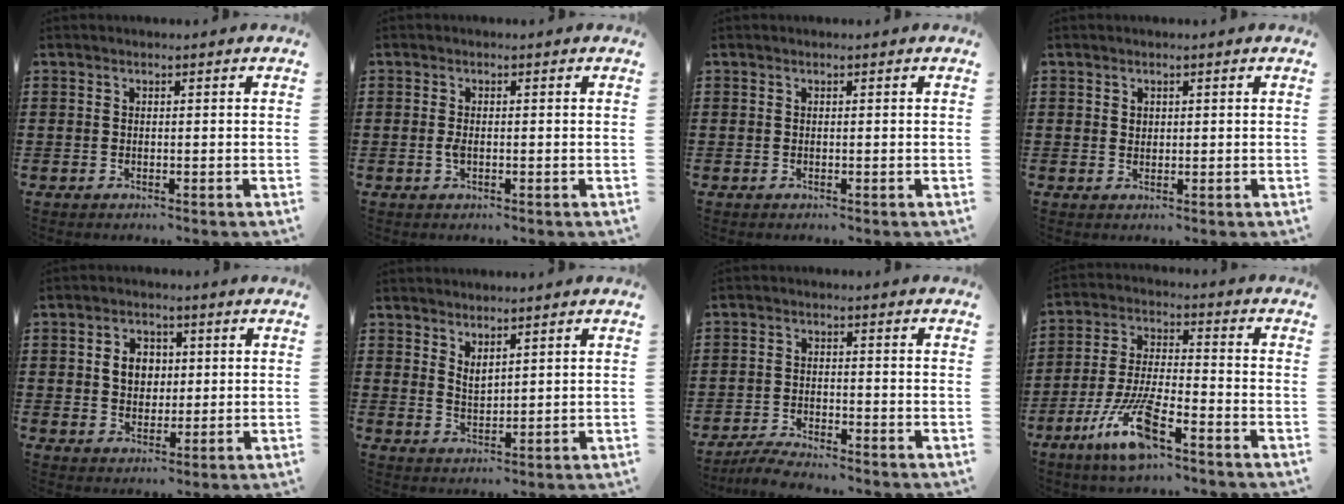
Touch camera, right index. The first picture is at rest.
{"total": 1.4, "force": [-0.2, 0.6, 1.2], "torque": [-0.024, 0.000, -0.005]}
{"total": 0.0}
{"total": 1.1, "force": [0.6, 0.8, 0.3], "torque": [-0.008, 0.003, 0.012]}
{"total": 4.6, "force": [0.6, 3.7, 2.7], "torque": [-0.057, 0.012, 0.006]}
{"total": 2.2, "force": [2.1, 0.6, 0.5], "torque": [-0.014, 0.003, 0.039]}
{"total": 3.4, "force": [-3.3, 0.1, 0.5], "torque": [-0.013, 0.005, -0.069]}
{"total": 10.8, "force": [-6.8, 2.2, 8.2], "torque": [-0.187, -0.003, -0.133]}